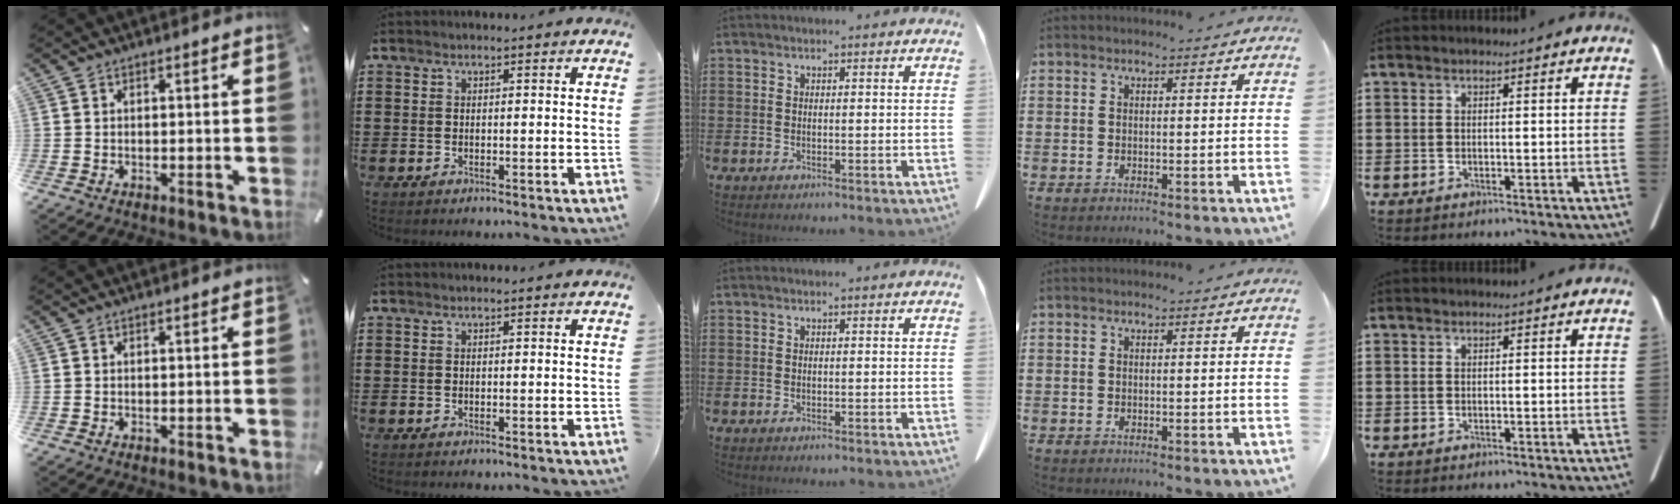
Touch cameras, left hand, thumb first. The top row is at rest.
{}